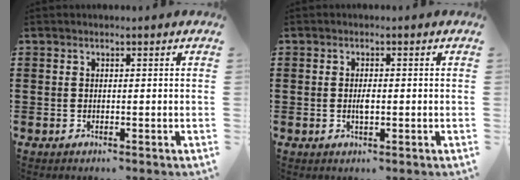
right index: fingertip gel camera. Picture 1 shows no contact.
{"total": 1.8, "force": [-0.2, 0.7, 1.6], "torque": [-0.029, 0.002, -0.004]}